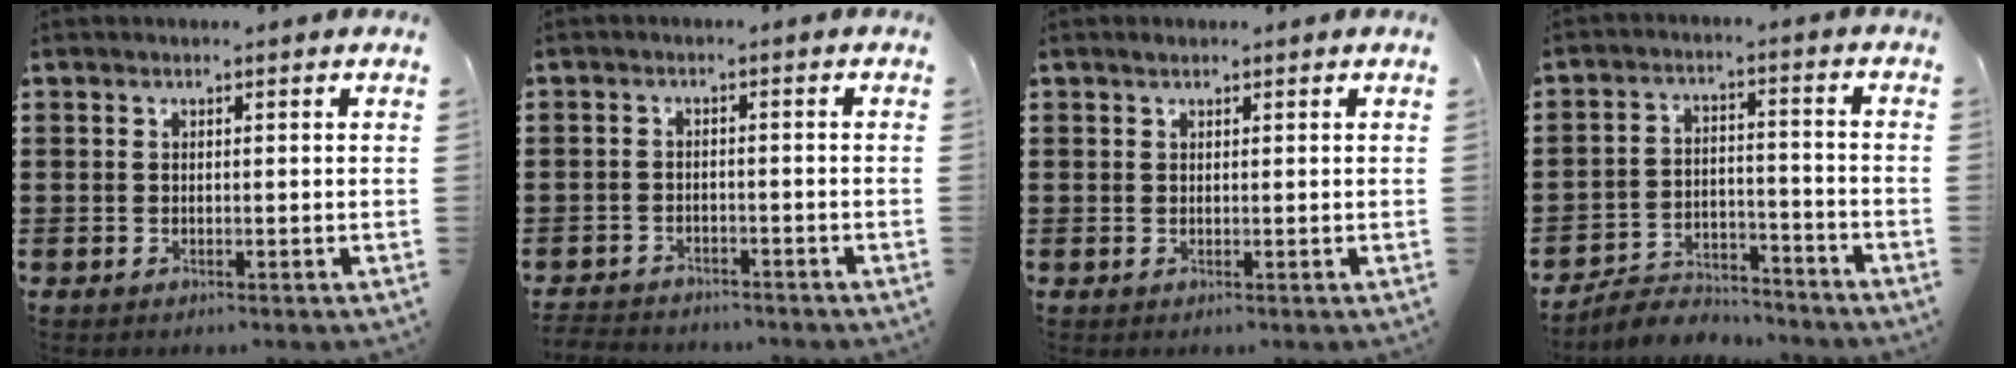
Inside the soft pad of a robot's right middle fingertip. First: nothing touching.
{"total": 2.7, "force": [-2.7, 0.4, -0.1], "torque": [-0.005, -0.003, -0.058]}
{"total": 0.5, "force": [0.5, 0.2, 0.0], "torque": [-0.002, 0.000, 0.010]}
{"total": 5.2, "force": [-5.1, 1.0, 0.5], "torque": [-0.011, 0.011, -0.103]}